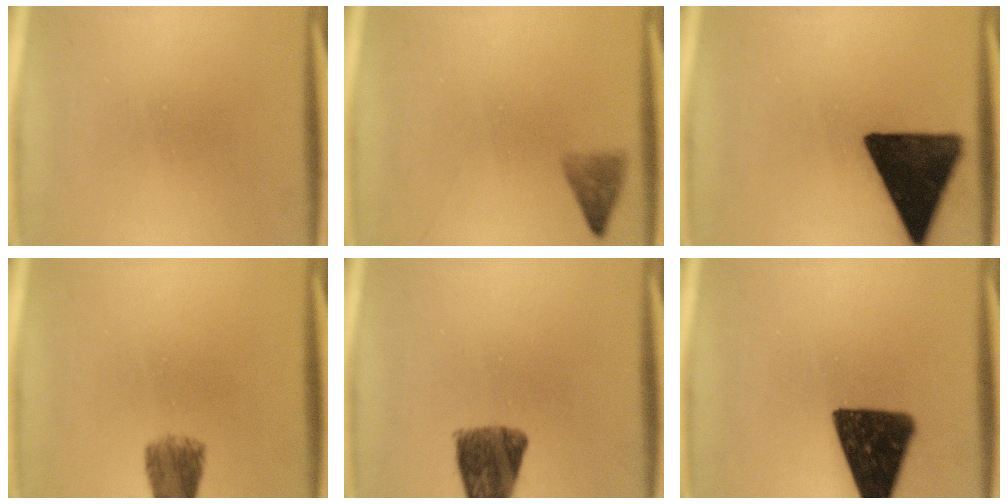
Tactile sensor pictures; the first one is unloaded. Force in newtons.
{"total": 2.0}
{"total": 16.6}
{"total": 4.6}
{"total": 8.4}
{"total": 15.2}